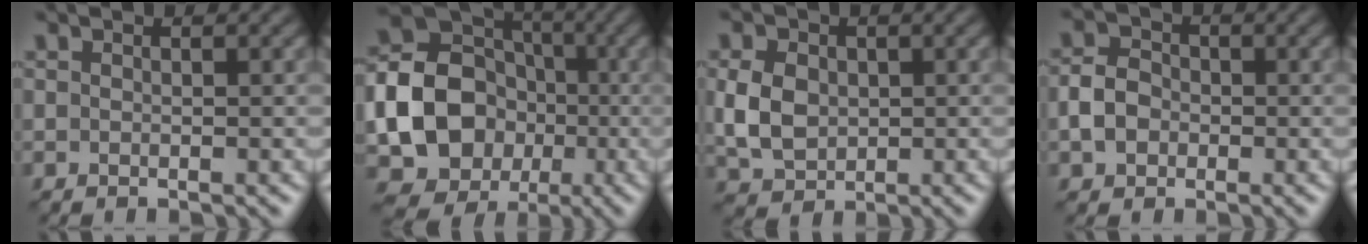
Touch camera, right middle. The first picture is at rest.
{"total": 17.1, "force": [-2.4, 15.1, 7.6], "torque": [-0.164, -0.007, -0.067]}
{"total": 4.5, "force": [0.2, 3.5, 2.8], "torque": [-0.069, 0.002, 0.004]}
{"total": 3.1, "force": [-0.8, 2.5, 1.7], "torque": [-0.033, 0.004, -0.019]}